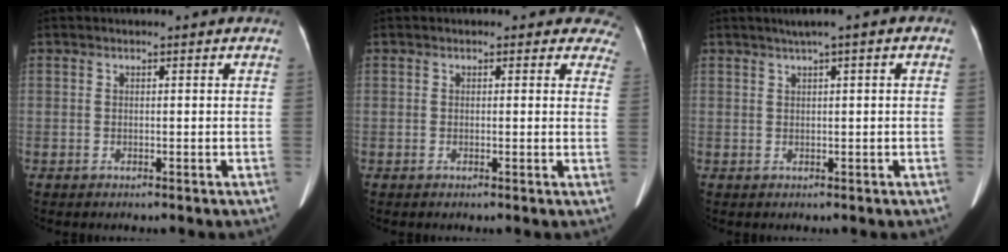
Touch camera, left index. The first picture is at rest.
{"total": 4.2, "force": [3.4, 2.4, 0.0], "torque": [0.037, -0.014, -0.001]}
{"total": 2.4, "force": [1.0, 0.0, 2.2], "torque": [-0.037, 0.014, 0.017]}